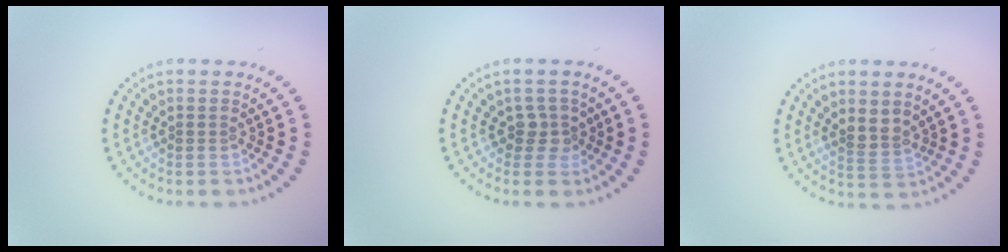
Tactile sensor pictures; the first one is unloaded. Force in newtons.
{"total": 1.8, "press": 1.4, "slide": 1.1}
{"total": 2.2, "press": 1.9, "slide": 1.2}